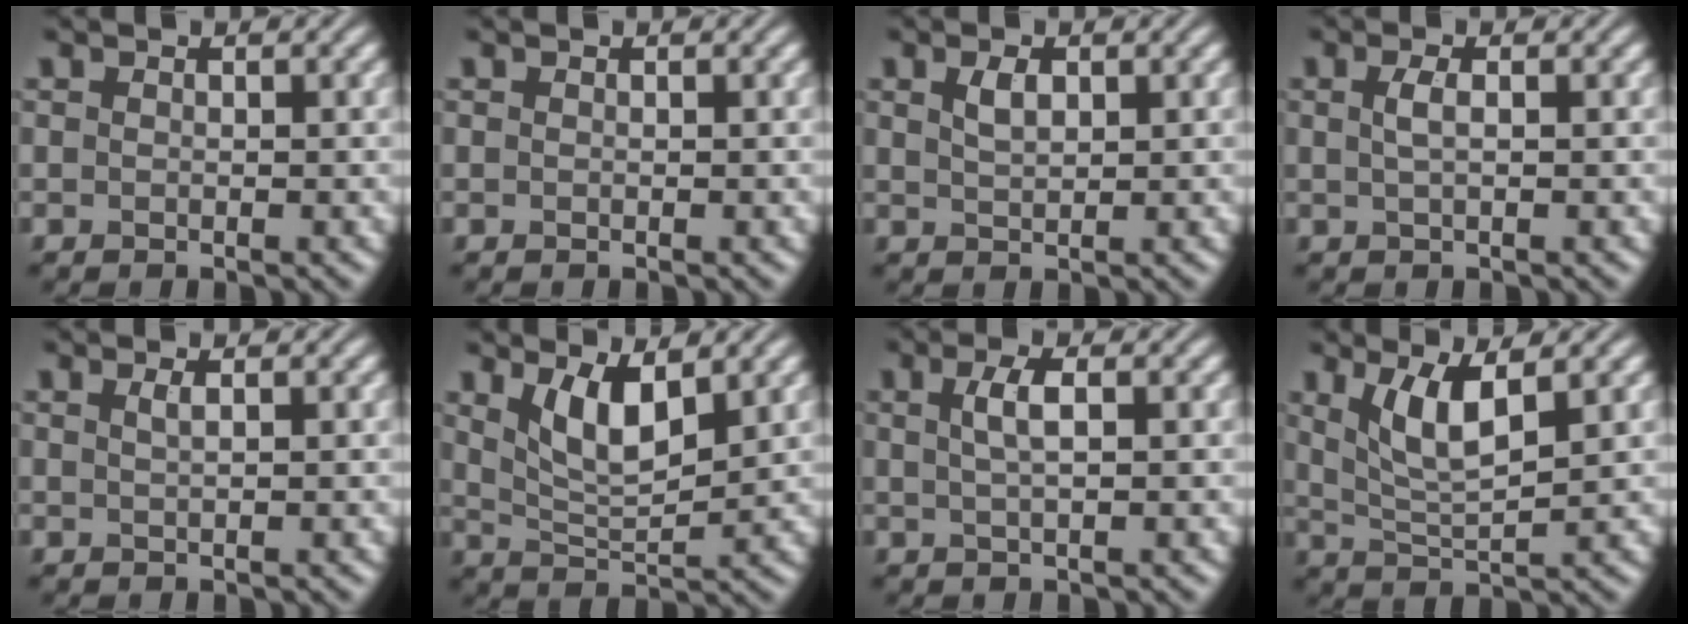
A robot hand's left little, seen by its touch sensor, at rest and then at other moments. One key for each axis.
{"total": 0.0}
{"total": 1.7, "fx": 0.8, "fy": 0.8, "fz": 1.3, "tx": -0.028, "ty": 0.002, "tz": 0.019}
{"total": 1.4, "fx": 0.3, "fy": 0.4, "fz": 1.3, "tx": -0.027, "ty": 0.005, "tz": 0.005}
{"total": 1.0, "fx": 0.4, "fy": 0.3, "fz": 0.9, "tx": -0.012, "ty": 0.004, "tz": 0.006}
{"total": 4.6, "fx": 2.3, "fy": 1.6, "fz": 3.7, "tx": -0.079, "ty": -0.010, "tz": 0.047}
{"total": 2.3, "fx": 0.6, "fy": 0.6, "fz": 2.1, "tx": -0.041, "ty": 0.005, "tz": 0.010}
{"total": 4.2, "fx": 1.8, "fy": 1.0, "fz": 3.7, "tx": -0.078, "ty": -0.007, "tz": 0.040}